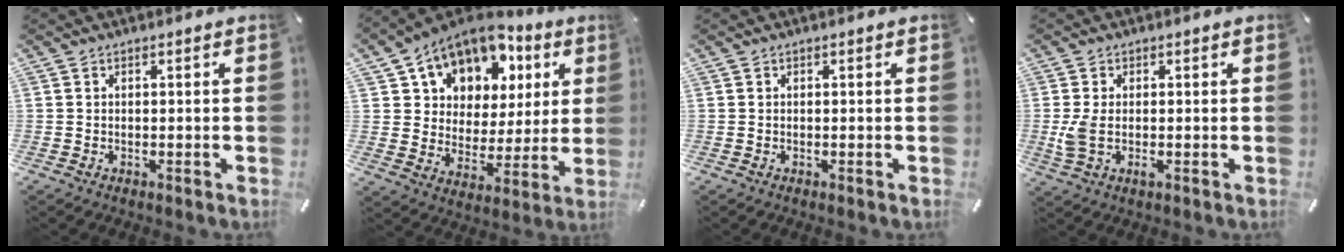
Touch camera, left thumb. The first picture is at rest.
{"total": 14.1, "force": [8.5, 10.3, 4.6], "torque": [-0.087, -0.058, 0.156]}
{"total": 0.0}
{"total": 4.8, "force": [-0.2, 2.7, 4.0], "torque": [-0.075, -0.010, -0.007]}